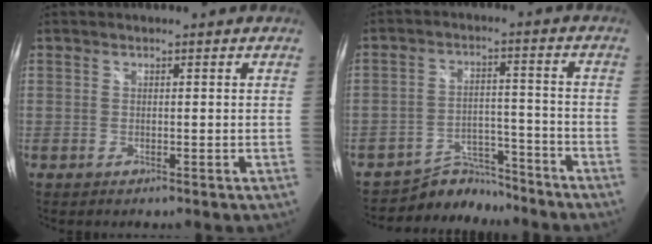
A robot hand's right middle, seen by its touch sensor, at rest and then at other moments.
{"total": 8.0, "force": [-7.5, 2.7, 0.2], "torque": [-0.013, 0.020, -0.119]}